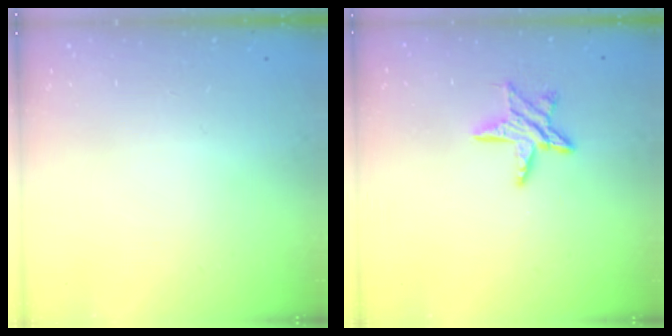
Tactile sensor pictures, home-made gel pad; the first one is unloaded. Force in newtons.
{"total": 8.9, "press": 8.9, "slide": 0.6}